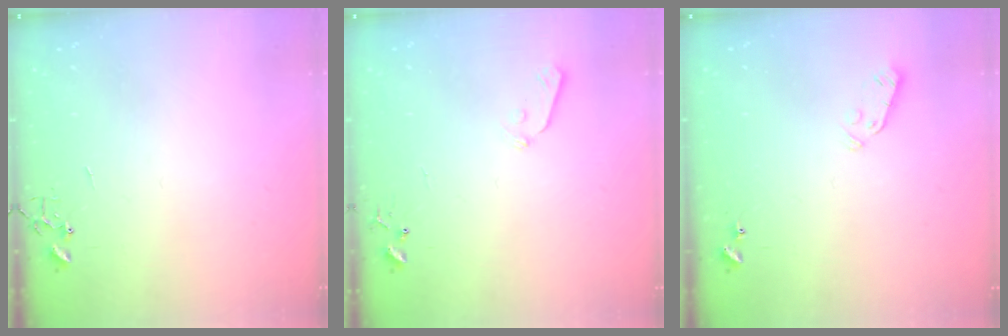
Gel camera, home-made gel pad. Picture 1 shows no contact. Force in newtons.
{"total": 5.8, "press": 5.8, "slide": 0.5}
{"total": 3.0, "press": 2.9, "slide": 0.9}